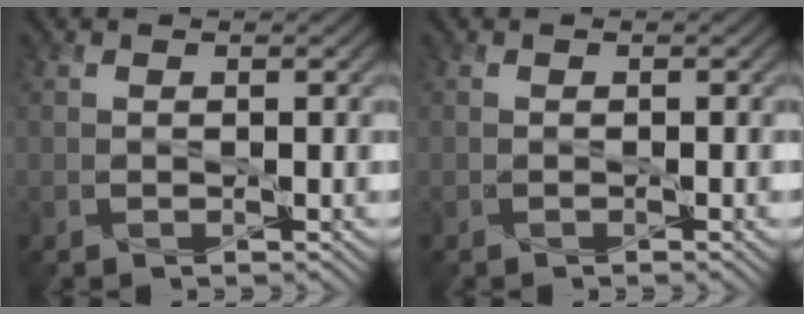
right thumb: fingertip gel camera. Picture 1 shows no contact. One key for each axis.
{"total": 0.5, "fx": -0.3, "fy": 0.0, "fz": 0.4, "tx": -0.006, "ty": 0.000, "tz": -0.005}